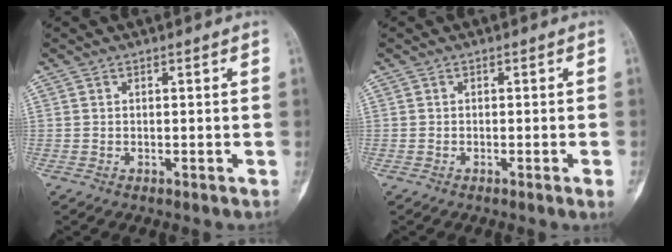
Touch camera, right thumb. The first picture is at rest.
{"total": 1.5, "force": [-0.6, -0.3, 1.3], "torque": [-0.025, -0.004, -0.009]}